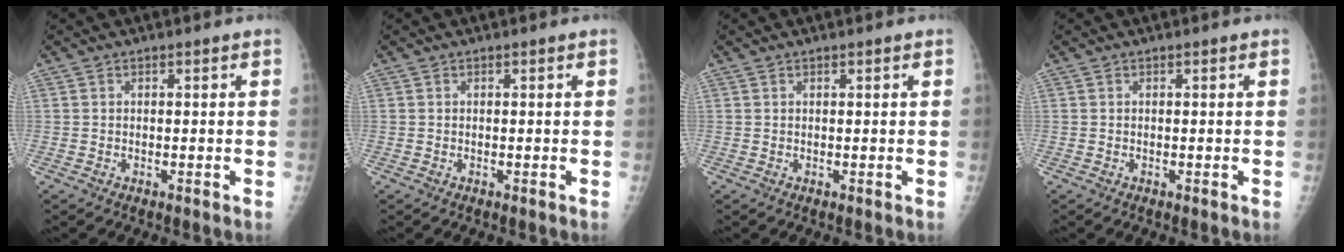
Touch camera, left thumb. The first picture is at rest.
{"total": 0.0}
{"total": 0.0}
{"total": 0.0}